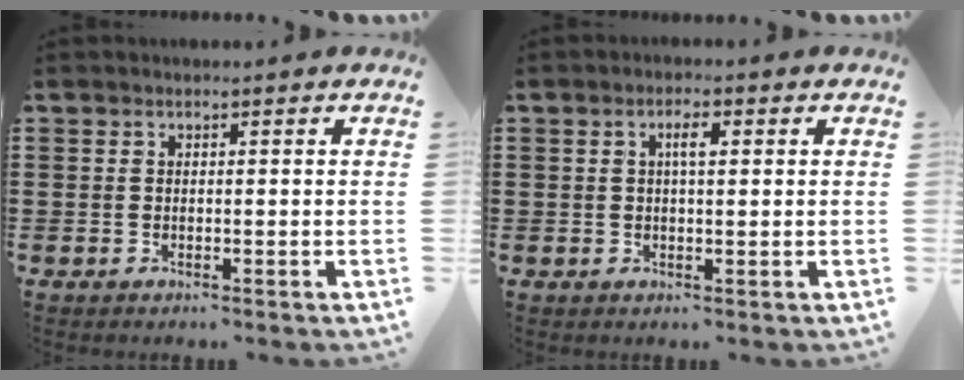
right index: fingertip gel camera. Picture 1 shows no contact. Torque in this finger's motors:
{"motor_torque": [1.06, 0.91, 0.09, 0.01]}